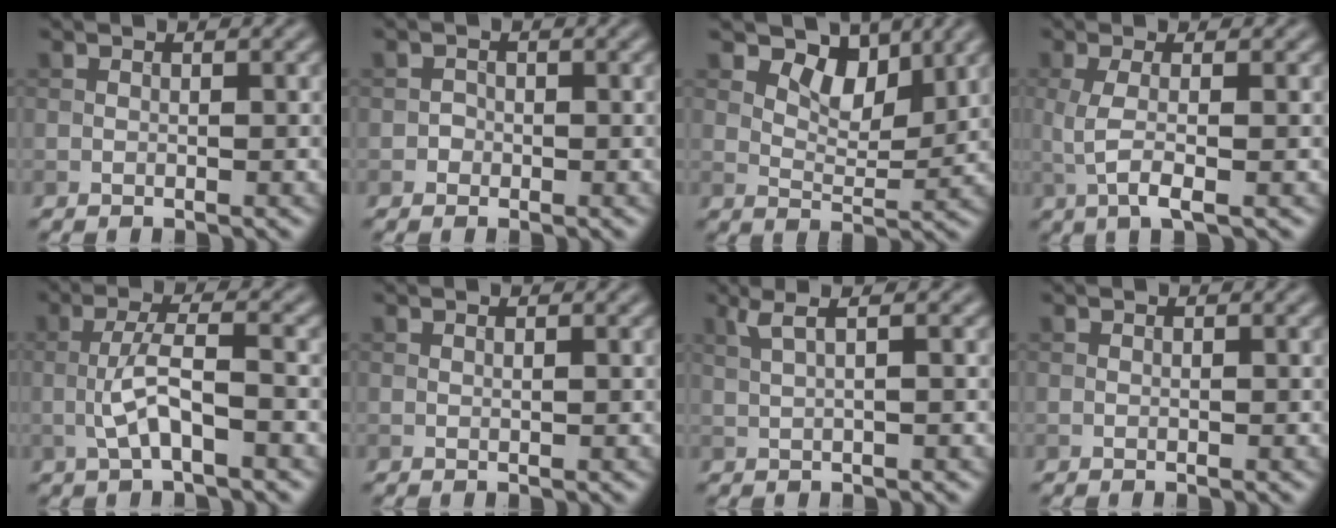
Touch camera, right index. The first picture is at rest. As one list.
[{"total": 0.8, "force": [-0.3, 0.7, 0.1], "torque": [0.004, 0.000, -0.007]}, {"total": 4.6, "force": [2.8, 2.4, 2.7], "torque": [-0.048, -0.008, 0.044]}, {"total": 3.3, "force": [-0.3, 0.9, 3.2], "torque": [-0.068, -0.006, -0.006]}, {"total": 4.0, "force": [-1.3, 1.0, 3.7], "torque": [-0.074, 0.009, -0.028]}, {"total": 0.0}, {"total": 2.9, "force": [1.4, 0.9, 2.4], "torque": [-0.035, 0.003, 0.017]}, {"total": 0.0}]